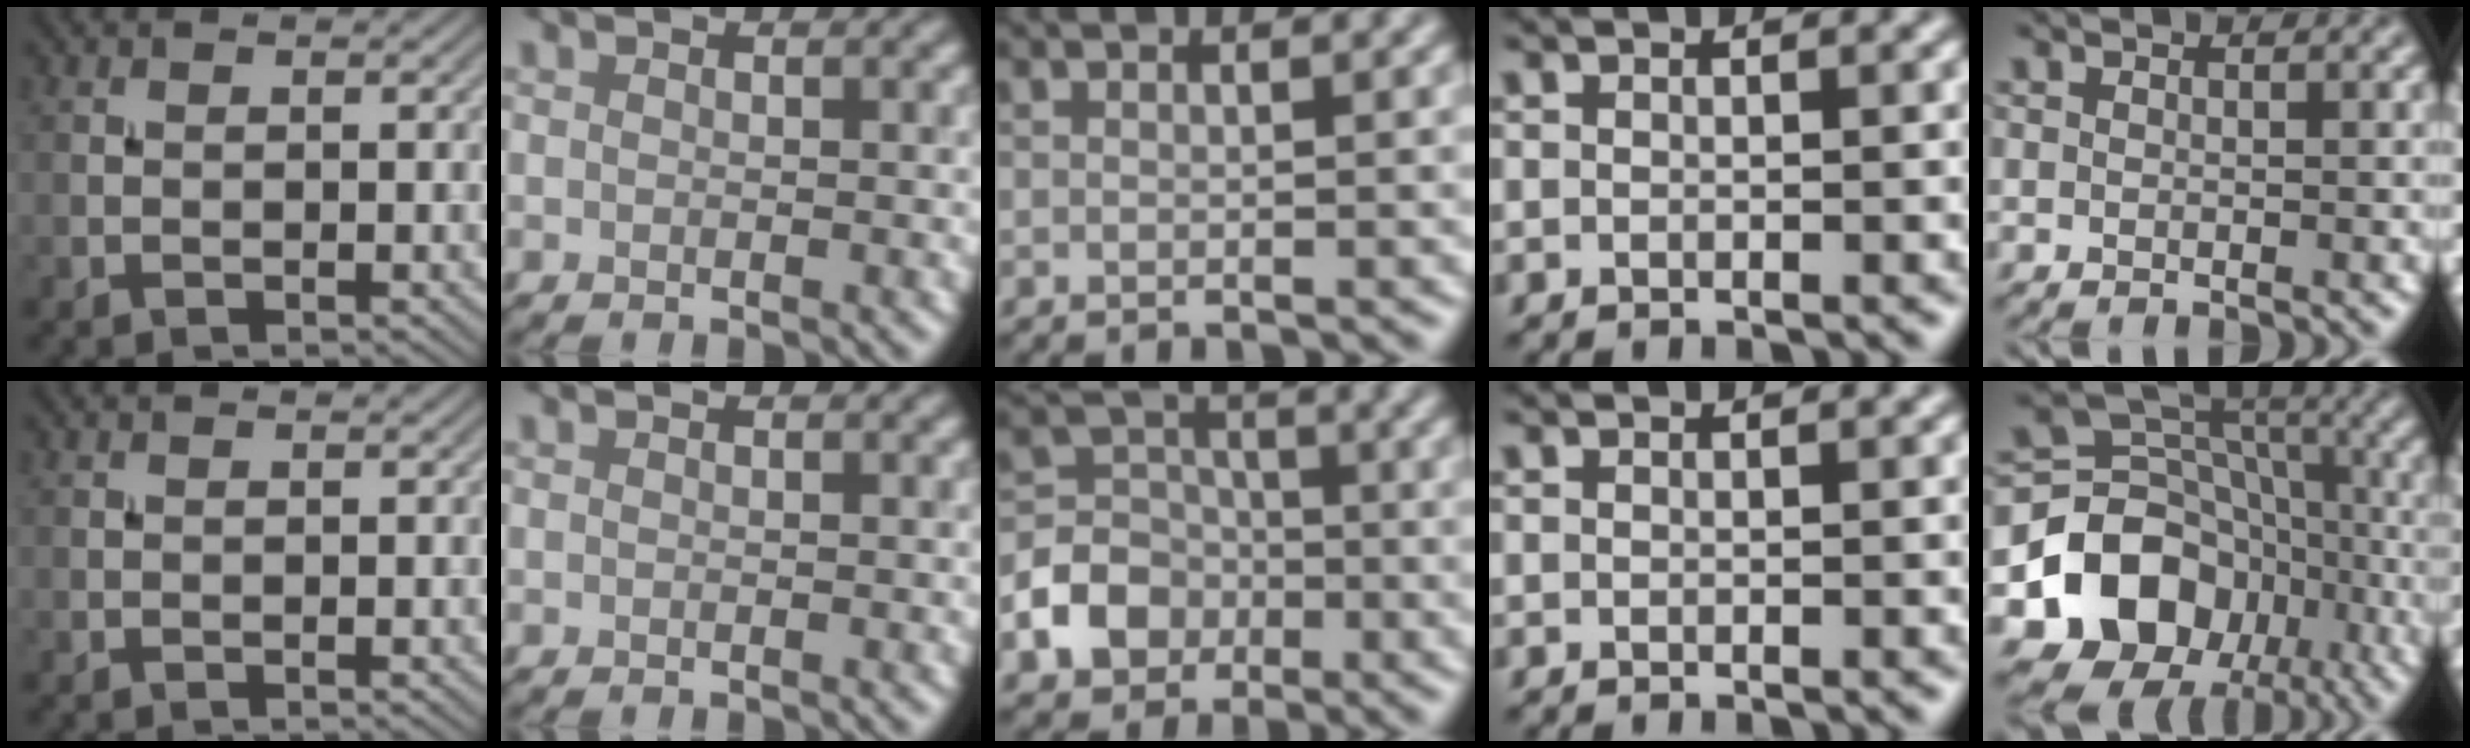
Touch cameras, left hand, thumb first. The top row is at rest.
{"middle": {"total": 5.4, "force": [-2.2, 4.5, 2.0], "torque": [-0.018, -0.002, -0.061]}, "little": {"total": 11.6, "force": [-4.3, 9.3, 5.3], "torque": [-0.101, 0.004, -0.081]}}